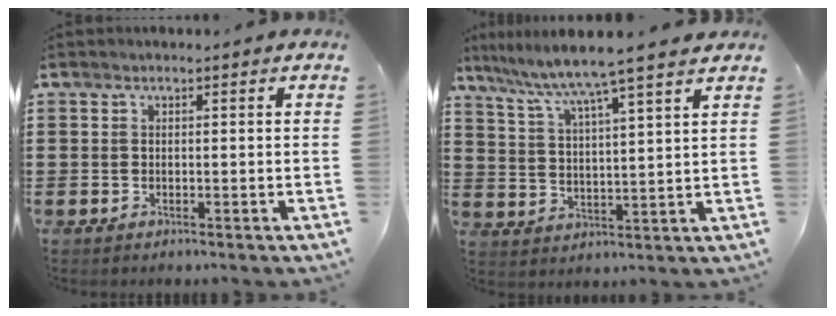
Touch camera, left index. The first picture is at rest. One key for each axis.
{"total": 6.5, "fx": 5.5, "fy": -1.2, "fz": 3.3, "tx": -0.086, "ty": -0.039, "tz": 0.088}